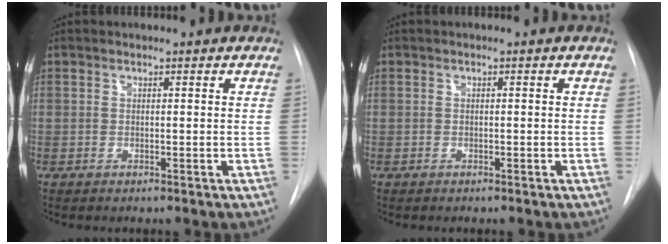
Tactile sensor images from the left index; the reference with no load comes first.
{"total": 0.0}